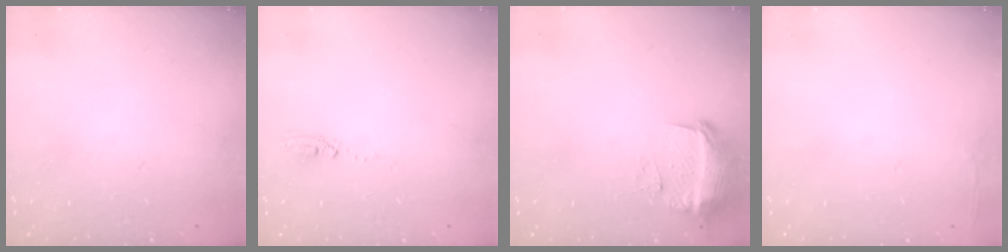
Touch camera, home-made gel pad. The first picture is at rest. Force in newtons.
{"total": 3.8, "press": 3.7, "slide": 1.1}
{"total": 11.4, "press": 11.4, "slide": 1.1}
{"total": 2.8, "press": 2.6, "slide": 0.9}